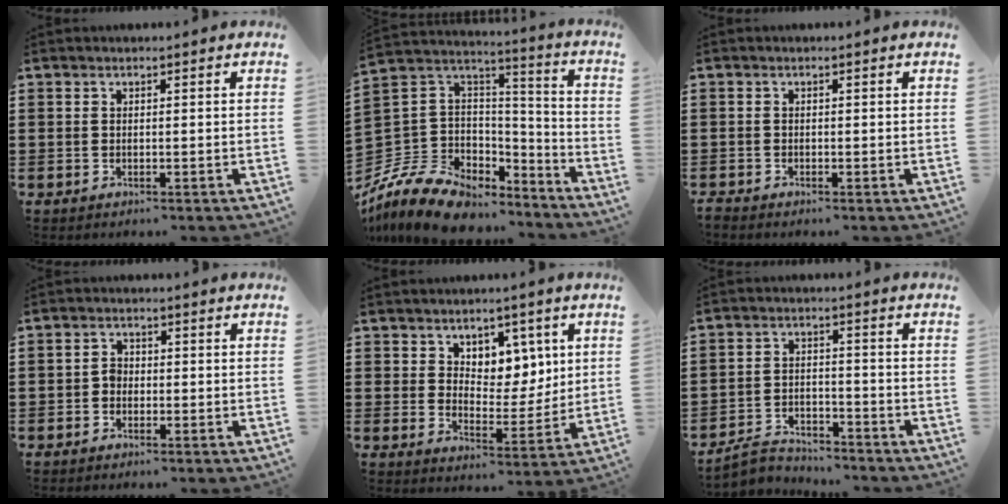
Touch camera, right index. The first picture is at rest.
{"total": 10.9, "force": [-7.6, 6.8, 3.9], "torque": [-0.113, 0.009, -0.146]}
{"total": 0.6, "force": [-0.6, 0.0, 0.0], "torque": [0.000, -0.001, -0.012]}
{"total": 1.6, "force": [-0.6, 1.2, 0.8], "torque": [-0.019, 0.003, -0.013]}
{"total": 5.8, "force": [3.7, 4.4, 1.0], "torque": [-0.032, -0.010, 0.065]}
{"total": 4.1, "force": [-3.9, 1.1, 0.6], "torque": [-0.021, 0.006, -0.082]}